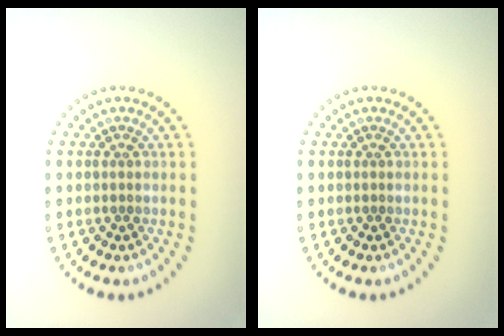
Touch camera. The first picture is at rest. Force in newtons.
{"total": 0.0}